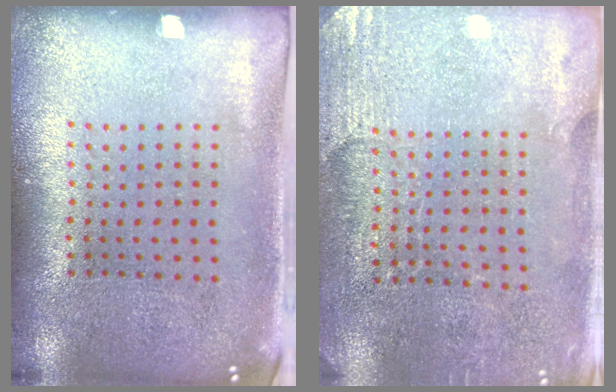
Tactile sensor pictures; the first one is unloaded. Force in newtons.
{"total": 2.7, "press": 2.5, "slide": 0.9}